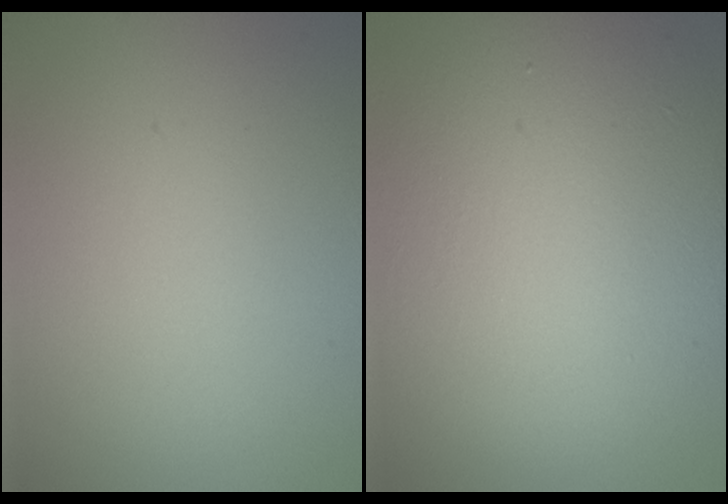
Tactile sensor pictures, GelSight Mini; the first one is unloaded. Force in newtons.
{"total": 13.4, "press": 13.3, "slide": 0.8}